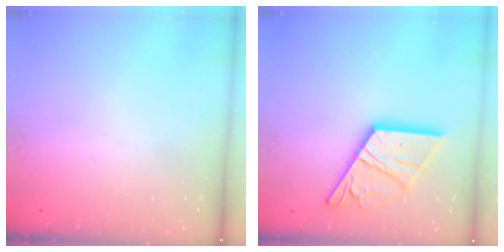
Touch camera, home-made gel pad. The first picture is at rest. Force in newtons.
{"total": 18.9, "press": 18.8, "slide": 1.8}